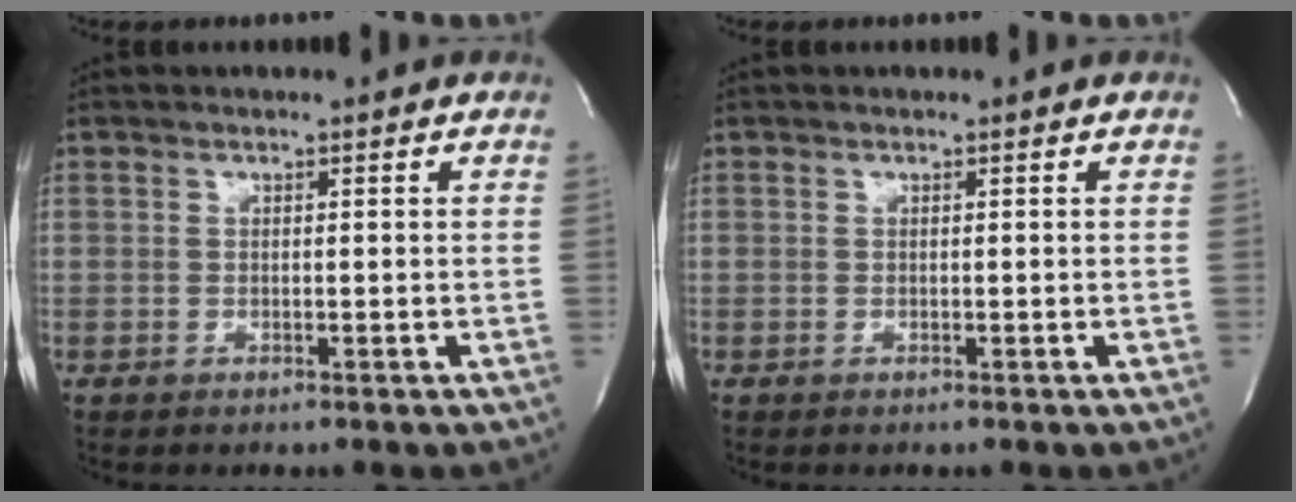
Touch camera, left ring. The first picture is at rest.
{"total": 0.0}